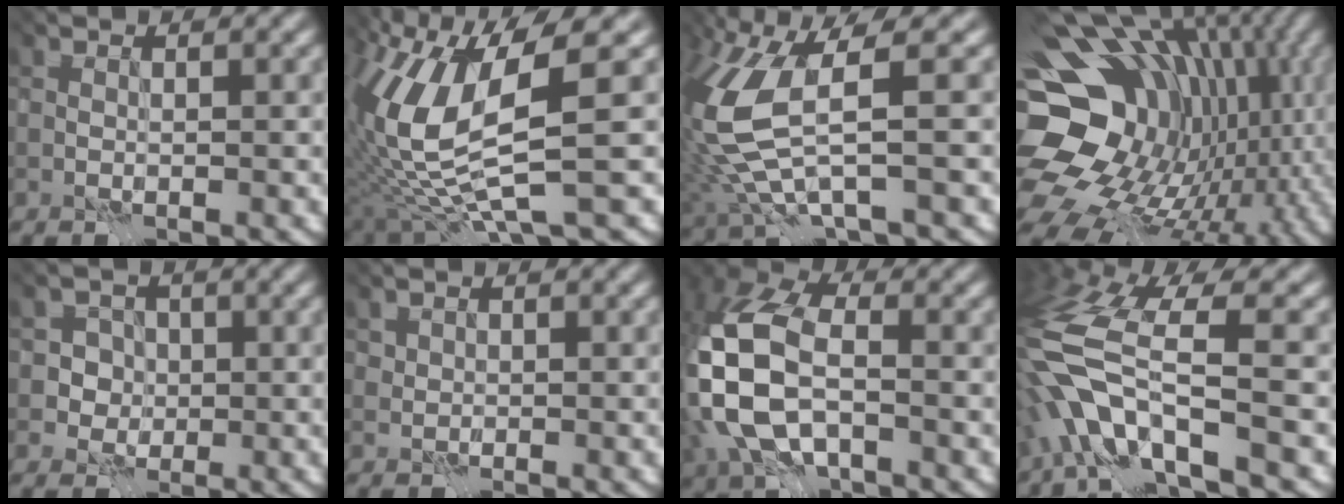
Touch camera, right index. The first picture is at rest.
{"total": 10.0, "force": [-0.7, 2.7, 9.5], "torque": [-0.215, -0.035, 0.020]}
{"total": 6.4, "force": [-0.7, 1.0, 6.3], "torque": [-0.174, -0.023, 0.017]}
{"total": 17.2, "force": [0.0, 14.1, 10.0], "torque": [-0.186, -0.042, 0.051]}
{"total": 2.0, "force": [-1.5, 1.1, -0.6], "torque": [0.007, -0.022, -0.004]}
{"total": 0.9, "force": [0.0, 0.0, -0.9], "torque": [-0.004, -0.024, 0.025]}
{"total": 9.8, "force": [-3.5, 5.6, 7.2], "torque": [-0.209, -0.027, -0.040]}
{"total": 8.8, "force": [-5.4, 1.2, 6.8], "torque": [-0.147, -0.004, -0.086]}